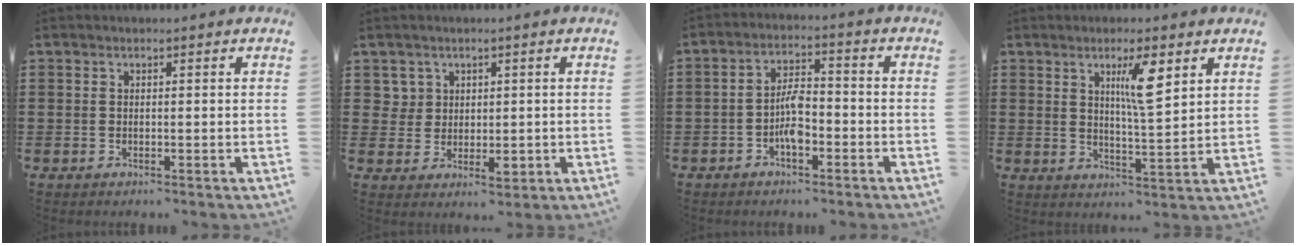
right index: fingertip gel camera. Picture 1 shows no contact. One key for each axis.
{"total": 3.8, "fx": 1.6, "fy": 3.4, "fz": 0.9, "tx": -0.025, "ty": 0.009, "tz": 0.028}
{"total": 5.3, "fx": -2.0, "fy": 2.1, "fz": 4.4, "tx": -0.089, "ty": 0.008, "tz": -0.041}
{"total": 6.6, "fx": 3.2, "fy": 1.2, "fz": 5.7, "tx": -0.097, "ty": -0.002, "tz": 0.046}